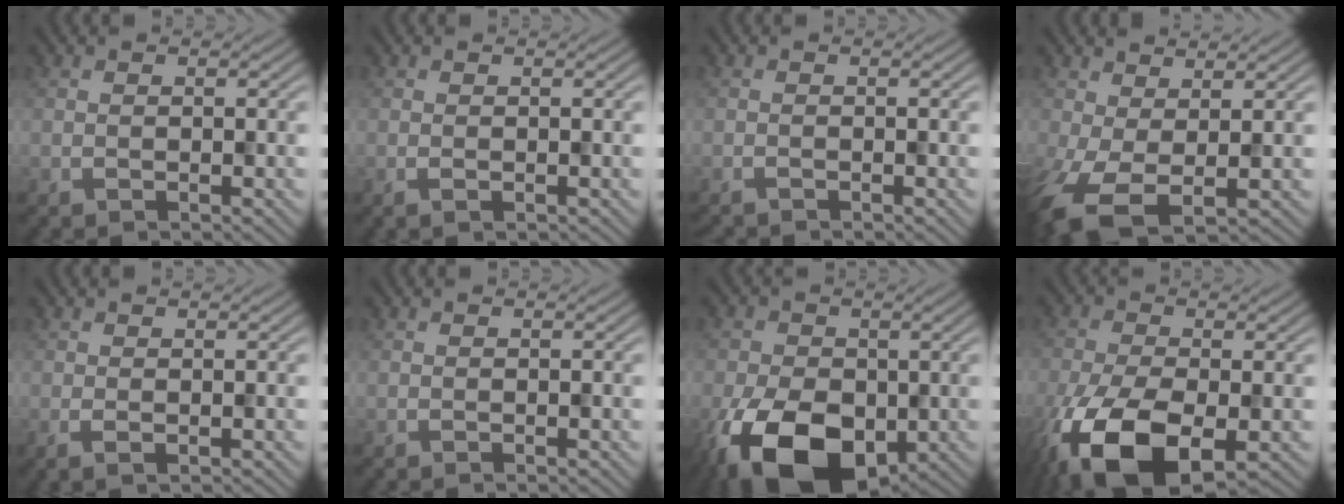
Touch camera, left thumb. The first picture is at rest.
{"total": 0.7, "force": [-0.2, 0.2, 0.7], "torque": [-0.014, -0.002, -0.003]}
{"total": 0.9, "force": [-0.8, -0.1, -0.3], "torque": [0.003, 0.000, -0.015]}
{"total": 5.4, "force": [-1.3, 2.2, 4.8], "torque": [-0.110, -0.011, -0.020]}
{"total": 1.3, "force": [-0.1, 0.2, 1.3], "torque": [-0.027, -0.002, 0.000]}
{"total": 0.0}
{"total": 13.3, "force": [-5.6, 8.2, 8.9], "torque": [-0.178, -0.042, -0.092]}
{"total": 13.5, "force": [-6.5, 6.3, 10.0], "torque": [-0.221, -0.042, -0.108]}